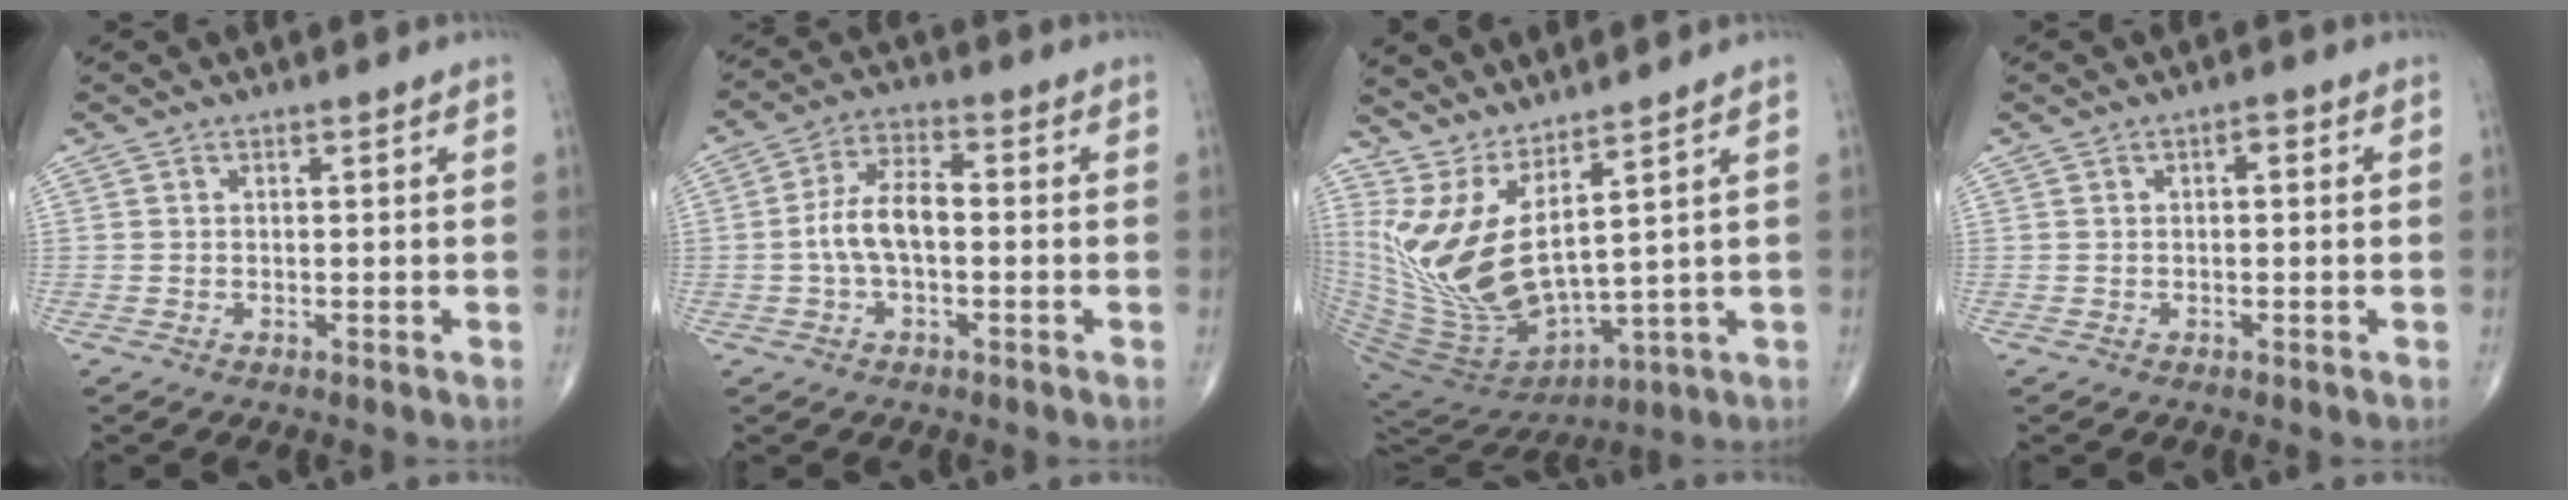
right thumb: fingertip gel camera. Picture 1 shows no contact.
{"total": 7.9, "force": [-0.9, 4.0, 6.8], "torque": [-0.135, 0.027, -0.023]}
{"total": 15.0, "force": [7.2, 3.2, 12.8], "torque": [-0.270, -0.075, 0.164]}
{"total": 1.7, "force": [0.4, 0.8, 1.5], "torque": [-0.019, 0.004, 0.001]}